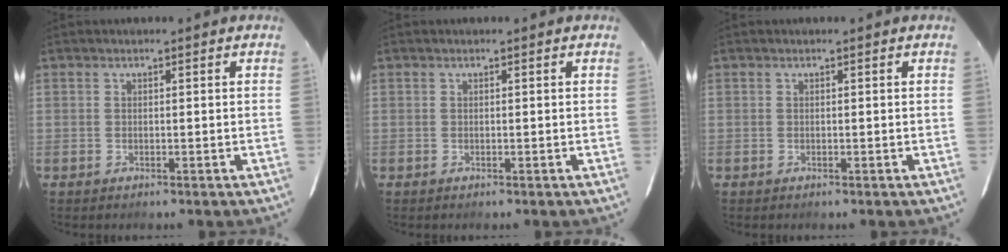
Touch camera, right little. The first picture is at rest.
{"total": 0.0}
{"total": 0.0}